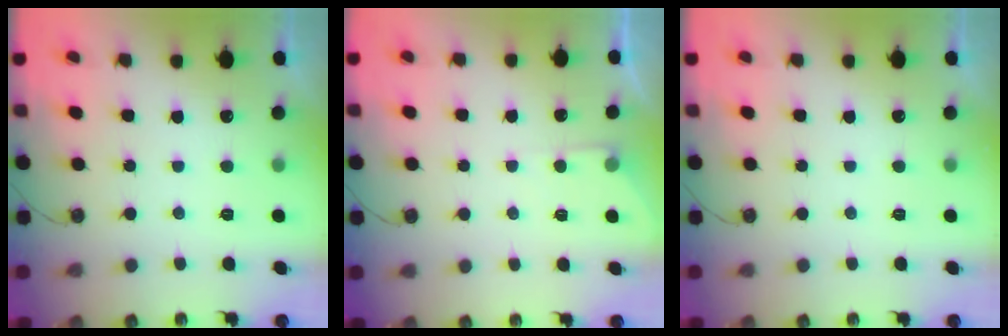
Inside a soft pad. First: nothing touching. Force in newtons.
{"total": 3.1, "press": 3.1, "slide": 0.5}
{"total": 0.0}